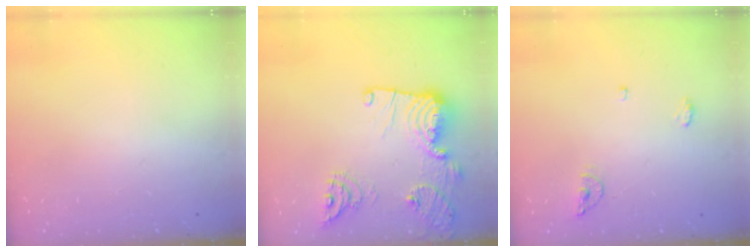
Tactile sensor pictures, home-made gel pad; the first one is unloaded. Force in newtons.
{"total": 19.1, "press": 18.3, "slide": 5.5}
{"total": 5.9, "press": 5.6, "slide": 1.7}